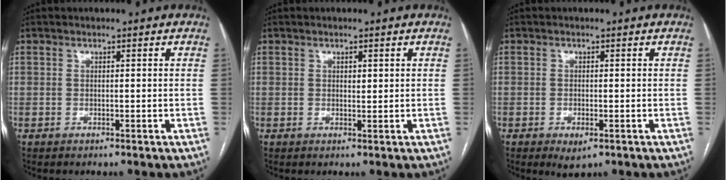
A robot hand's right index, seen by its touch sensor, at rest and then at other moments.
{"total": 0.9, "force": [0.4, 0.4, 0.7], "torque": [-0.012, -0.002, 0.006]}
{"total": 2.6, "force": [-1.3, 1.0, 2.0], "torque": [-0.034, -0.003, -0.013]}